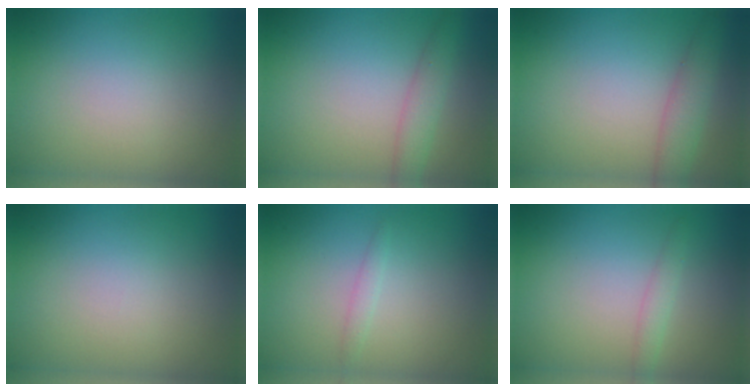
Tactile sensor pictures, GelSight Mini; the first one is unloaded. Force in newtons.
{"total": 2.4, "press": 2.4, "slide": 0.1}
{"total": 2.9, "press": 2.9, "slide": 0.1}
{"total": 0.0}
{"total": 0.9, "press": 0.9, "slide": 0.1}
{"total": 1.4, "press": 1.4, "slide": 0.0}